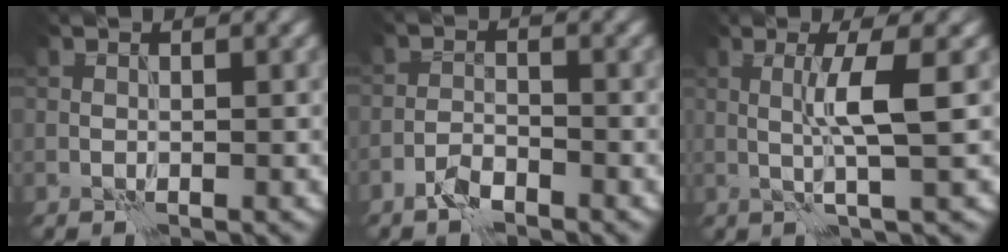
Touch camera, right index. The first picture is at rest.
{"total": 2.2, "force": [-1.7, 0.7, 1.1], "torque": [-0.021, 0.005, -0.039]}
{"total": 3.7, "force": [0.4, 0.1, 3.7], "torque": [-0.071, 0.004, 0.006]}